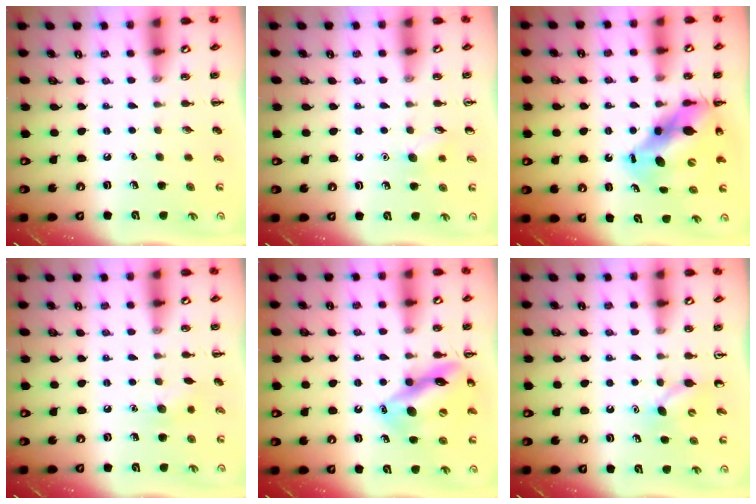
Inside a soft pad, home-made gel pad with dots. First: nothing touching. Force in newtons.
{"total": 6.1, "press": 5.9, "slide": 1.7}
{"total": 11.6, "press": 11.3, "slide": 2.7}
{"total": 5.8, "press": 5.6, "slide": 1.4}
{"total": 15.8, "press": 15.7, "slide": 2.1}
{"total": 4.5, "press": 4.4, "slide": 0.8}